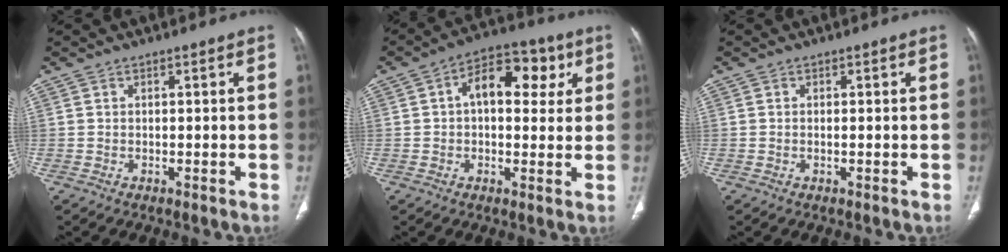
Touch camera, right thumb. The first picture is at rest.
{"total": 12.0, "force": [3.1, 7.3, 8.9], "torque": [-0.091, 0.020, 0.038]}
{"total": 0.0}